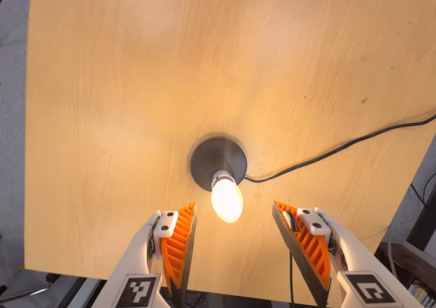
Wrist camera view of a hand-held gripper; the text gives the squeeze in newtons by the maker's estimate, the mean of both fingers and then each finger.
{"total": 0.0}